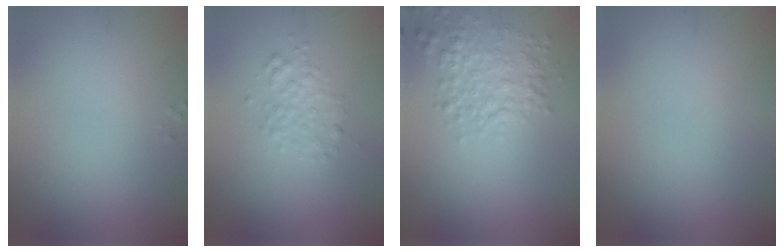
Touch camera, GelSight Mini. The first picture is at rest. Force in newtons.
{"total": 2.0, "press": 2.0, "slide": 0.0}
{"total": 3.0, "press": 3.0, "slide": 0.2}
{"total": 0.0}